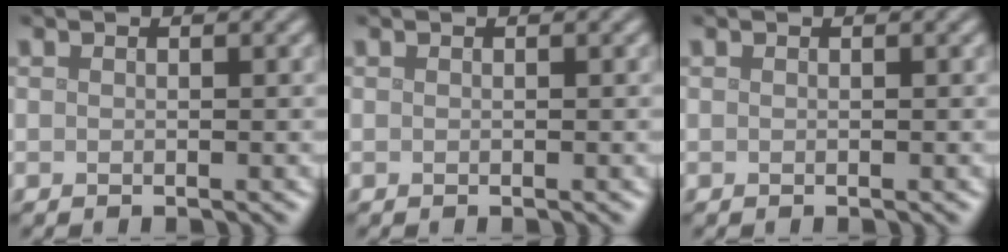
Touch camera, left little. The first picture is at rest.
{"total": 0.0}
{"total": 0.0}